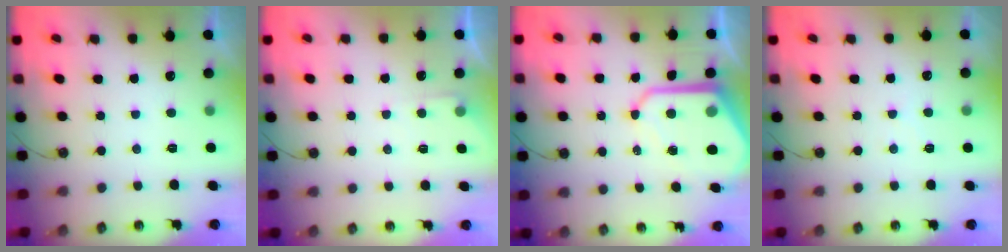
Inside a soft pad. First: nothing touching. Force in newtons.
{"total": 3.7, "press": 3.7, "slide": 0.6}
{"total": 13.9, "press": 13.9, "slide": 1.2}
{"total": 3.6, "press": 3.5, "slide": 0.6}